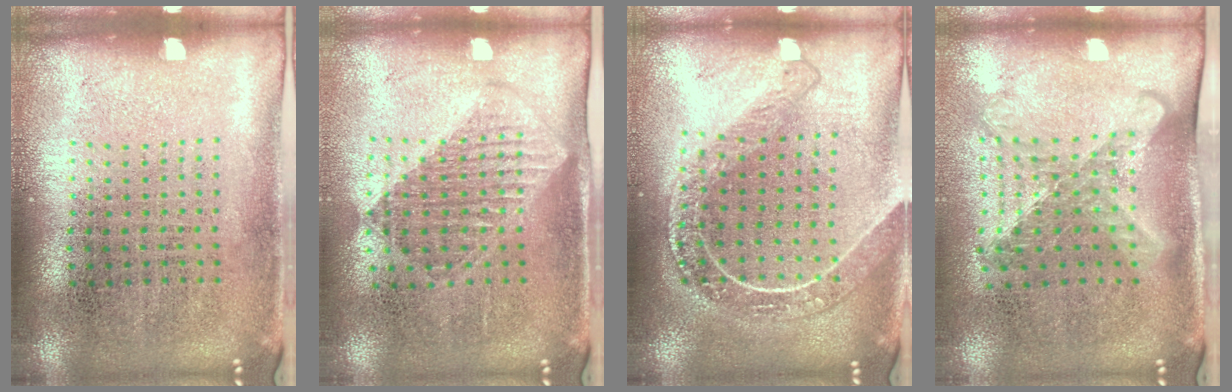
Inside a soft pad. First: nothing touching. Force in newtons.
{"total": 1.2, "press": 1.0, "slide": 0.5}
{"total": 1.9, "press": 1.7, "slide": 0.8}
{"total": 1.6, "press": 1.2, "slide": 1.0}